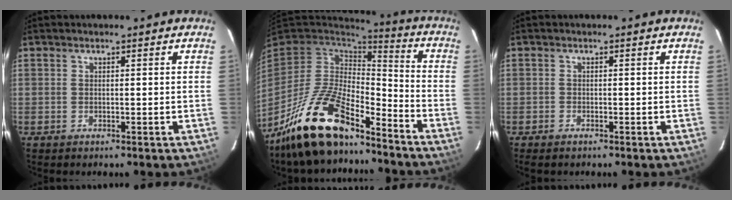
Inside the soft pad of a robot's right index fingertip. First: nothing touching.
{"total": 18.9, "force": [-14.0, 6.3, 11.1], "torque": [-0.235, -0.021, -0.256]}
{"total": 1.0, "force": [-0.9, 0.3, 0.3], "torque": [-0.011, -0.002, -0.019]}